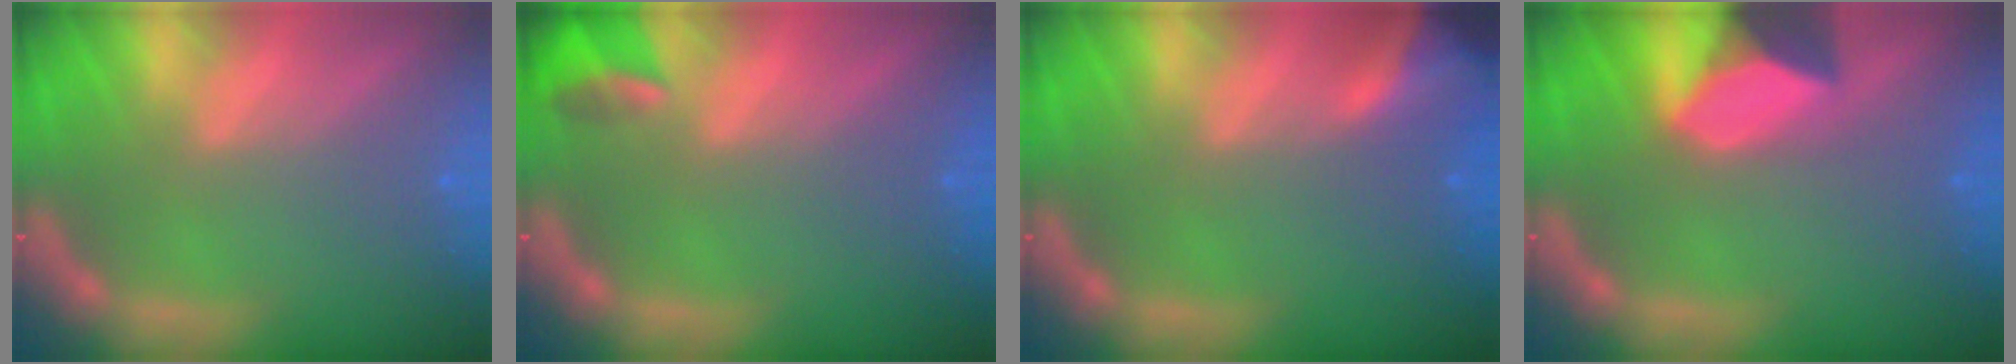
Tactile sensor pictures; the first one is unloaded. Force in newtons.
{"total": 2.9}
{"total": 5.4}
{"total": 6.9}